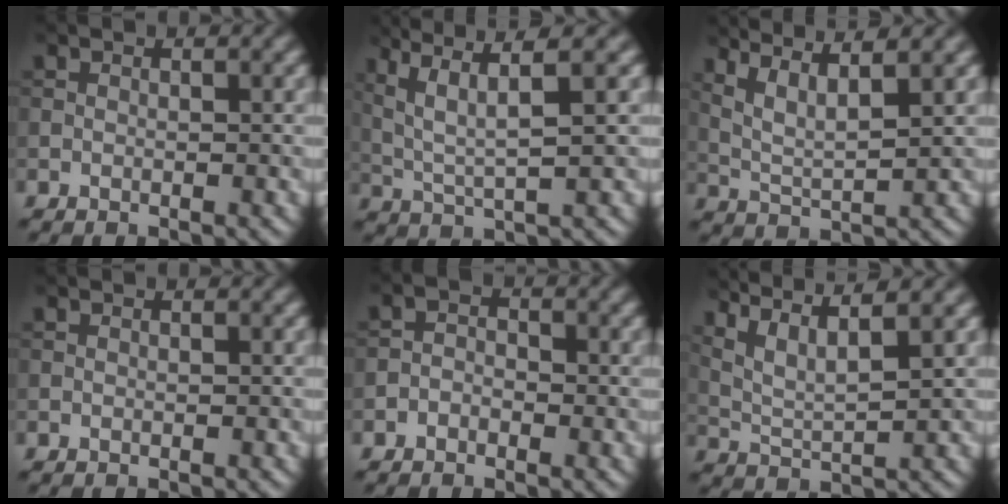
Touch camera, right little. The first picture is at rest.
{"total": 5.6, "force": [2.8, 0.8, 4.8], "torque": [-0.101, 0.009, 0.063]}
{"total": 5.3, "force": [3.7, 1.0, 3.6], "torque": [-0.069, 0.015, 0.054]}
{"total": 0.0}
{"total": 1.4, "force": [-0.8, 1.0, 0.6], "torque": [-0.009, 0.006, -0.019]}
{"total": 7.1, "force": [5.2, 1.6, 4.5], "torque": [-0.083, 0.025, 0.070]}